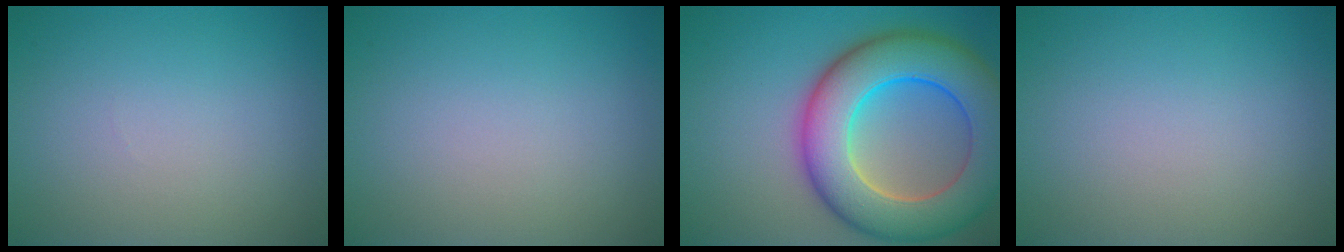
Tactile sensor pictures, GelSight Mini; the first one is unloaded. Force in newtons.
{"total": 0.0}
{"total": 11.9, "press": 11.9, "slide": 0.5}
{"total": 0.0}